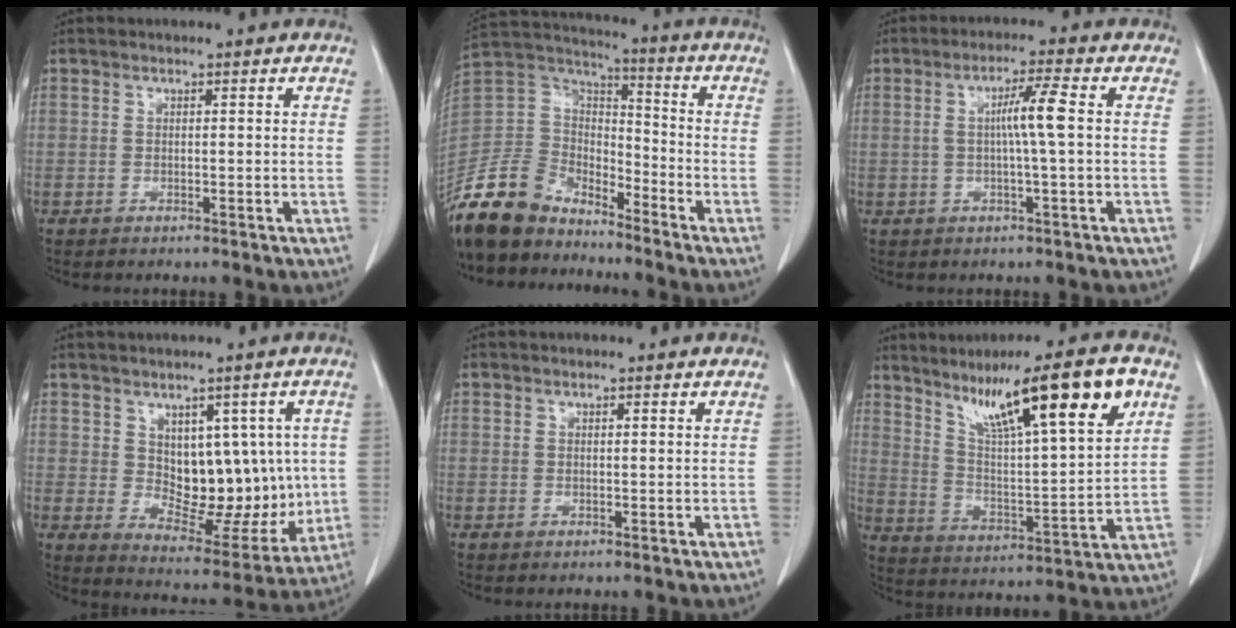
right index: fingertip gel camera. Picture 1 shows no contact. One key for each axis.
{"total": 17.4, "fx": -14.5, "fy": 7.5, "fz": 6.1, "tx": -0.138, "ty": 0.026, "tz": -0.279}
{"total": 5.5, "fx": 0.2, "fy": -0.2, "fz": 5.5, "tx": -0.101, "ty": 0.008, "tz": 0.006}
{"total": 14.1, "fx": 1.8, "fy": 8.4, "fz": 11.2, "tx": -0.142, "ty": 0.012, "tz": 0.057}
{"total": 0.9, "fx": 0.6, "fy": 0.4, "fz": 0.6, "tx": -0.016, "ty": 0.002, "tz": 0.010}
{"total": 20.5, "fx": 11.4, "fy": 2.5, "fz": 16.8, "tx": -0.272, "ty": 0.019, "tz": 0.189}